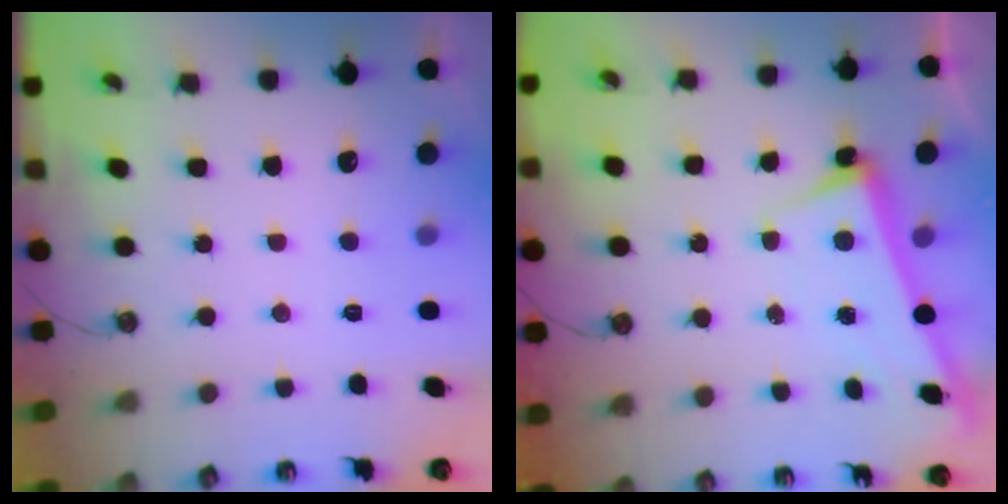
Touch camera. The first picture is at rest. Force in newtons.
{"total": 2.6, "press": 2.4, "slide": 0.9}